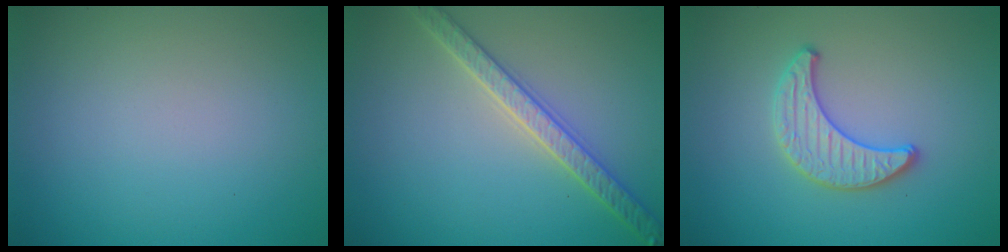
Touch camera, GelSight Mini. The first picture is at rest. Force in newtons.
{"total": 3.6, "press": 3.5, "slide": 0.7}
{"total": 2.4, "press": 2.4, "slide": 0.1}